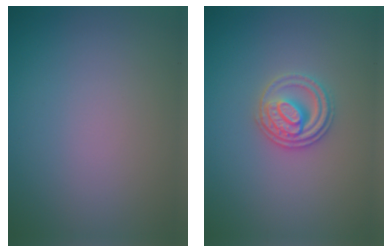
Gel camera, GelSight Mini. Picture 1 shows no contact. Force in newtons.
{"total": 3.0, "press": 2.8, "slide": 0.9}